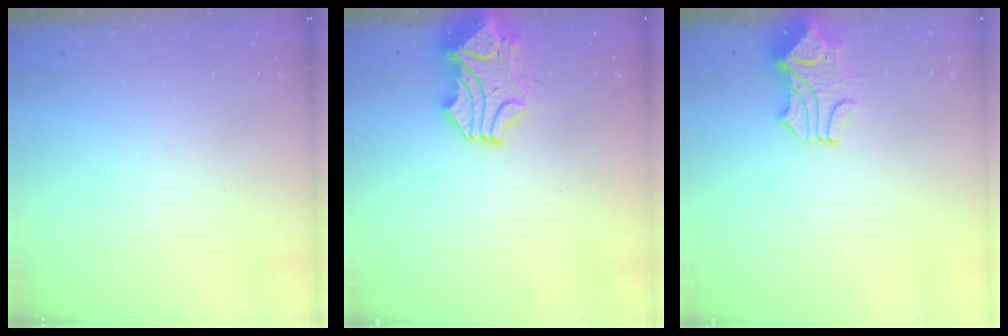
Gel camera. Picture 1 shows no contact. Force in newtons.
{"total": 2.7, "press": 2.3, "slide": 1.5}
{"total": 2.1, "press": 1.8, "slide": 1.2}